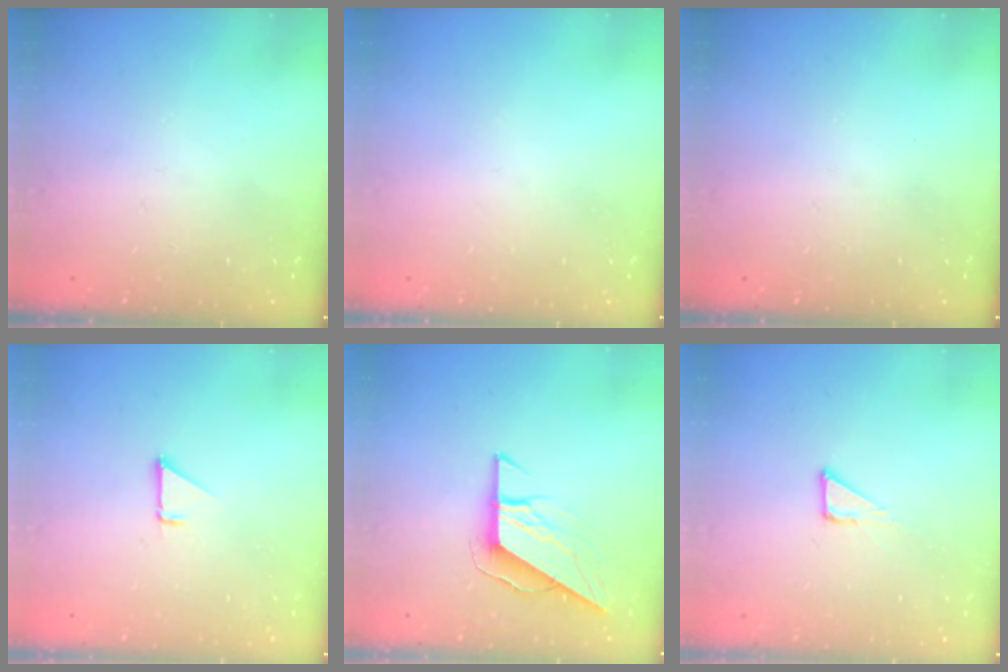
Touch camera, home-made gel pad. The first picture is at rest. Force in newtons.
{"total": 0.0}
{"total": 0.0}
{"total": 1.3, "press": 1.3, "slide": 0.1}
{"total": 8.4, "press": 8.4, "slide": 0.4}
{"total": 3.9, "press": 3.9, "slide": 0.3}